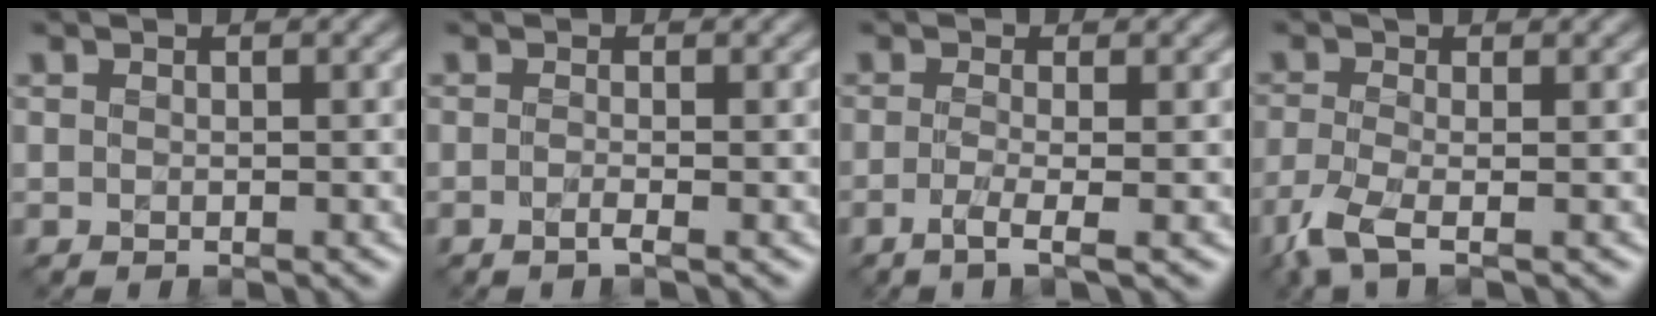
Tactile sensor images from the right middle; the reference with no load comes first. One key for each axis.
{"total": 1.1, "fx": -0.4, "fy": 0.2, "fz": 1.0, "tx": -0.016, "ty": -0.006, "tz": -0.010}
{"total": 2.5, "fx": -0.9, "fy": 0.7, "fz": 2.2, "tx": -0.037, "ty": -0.007, "tz": -0.025}
{"total": 4.1, "fx": -2.1, "fy": 1.1, "fz": 3.4, "tx": -0.079, "ty": -0.015, "tz": -0.053}